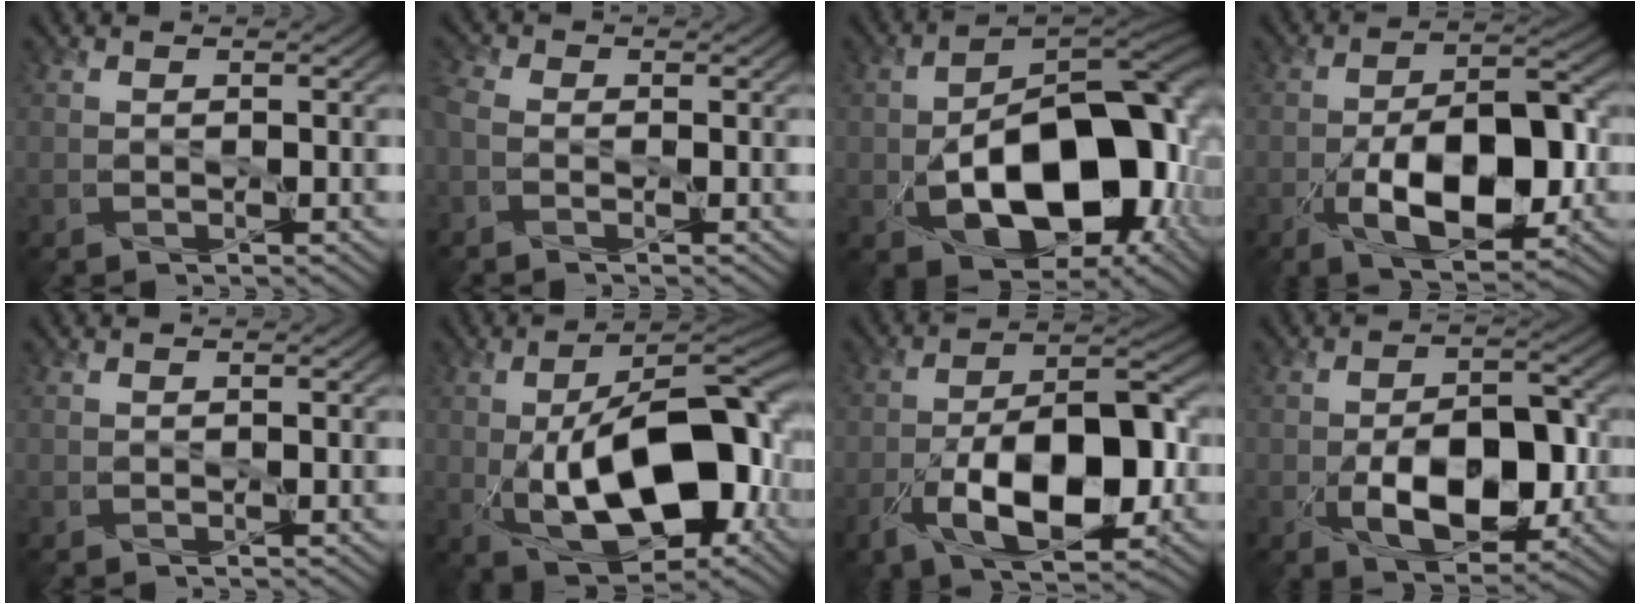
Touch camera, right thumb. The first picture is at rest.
{"total": 2.8, "force": [-1.2, 1.8, 1.9], "torque": [-0.054, -0.003, -0.027]}
{"total": 17.6, "force": [-3.8, 10.5, 13.6], "torque": [-0.197, -0.019, -0.061]}
{"total": 12.0, "force": [-3.5, 5.7, 10.0], "torque": [-0.168, -0.004, -0.058]}
{"total": 0.0}
{"total": 17.0, "force": [-2.4, 8.5, 14.5], "torque": [-0.224, -0.002, -0.048]}
{"total": 13.2, "force": [-4.6, 6.2, 10.7], "torque": [-0.187, -0.004, -0.086]}
{"total": 9.5, "force": [-2.2, 5.4, 7.5], "torque": [-0.129, -0.011, -0.030]}